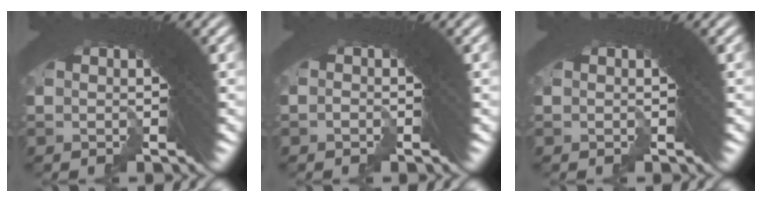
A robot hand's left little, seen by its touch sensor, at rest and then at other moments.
{"total": 1.0, "force": [-0.9, -0.3, -0.3], "torque": [0.011, 0.005, -0.020]}
{"total": 0.0}